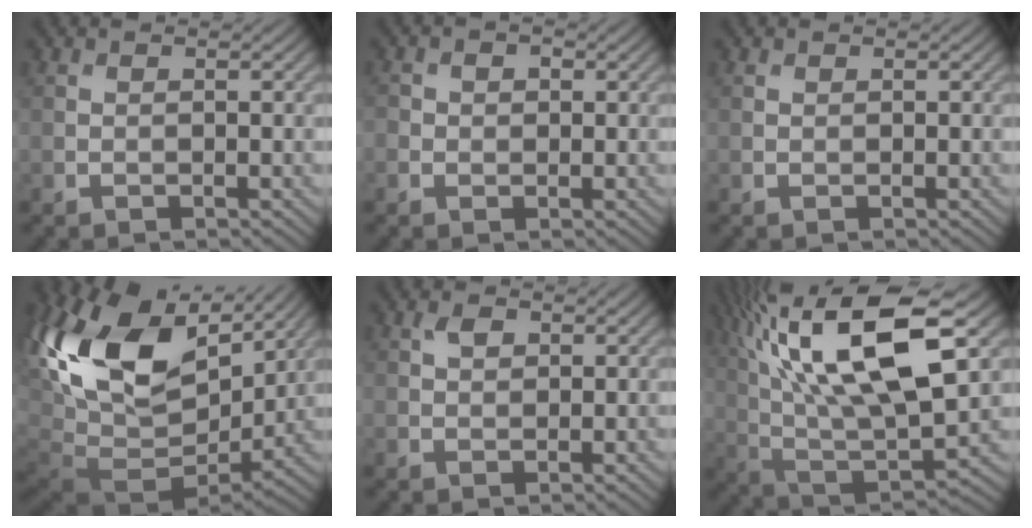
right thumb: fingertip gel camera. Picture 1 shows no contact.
{"total": 2.1, "force": [0.2, 1.8, 1.0], "torque": [-0.025, 0.003, 0.000]}
{"total": 0.0}
{"total": 20.1, "force": [6.6, 12.2, 14.5], "torque": [-0.298, 0.012, 0.139]}
{"total": 1.8, "force": [0.9, 1.1, 1.1], "torque": [-0.022, 0.005, 0.014]}
{"total": 19.6, "force": [8.2, 7.5, 16.2], "torque": [-0.333, 0.027, 0.147]}